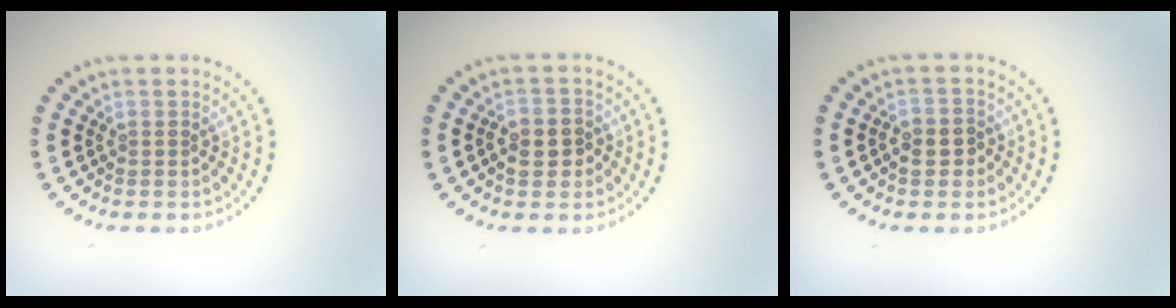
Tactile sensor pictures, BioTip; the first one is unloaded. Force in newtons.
{"total": 2.8, "press": 2.8, "slide": 0.6}
{"total": 2.3, "press": 2.2, "slide": 0.6}